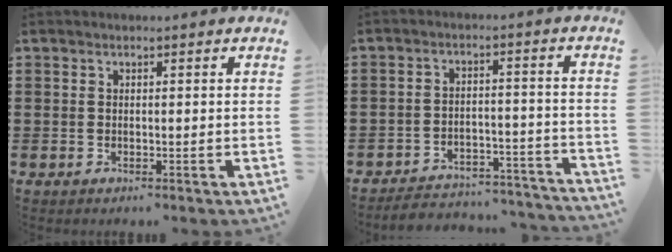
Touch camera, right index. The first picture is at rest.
{"total": 4.6, "force": [-4.4, 0.8, 0.8], "torque": [-0.016, 0.008, -0.091]}